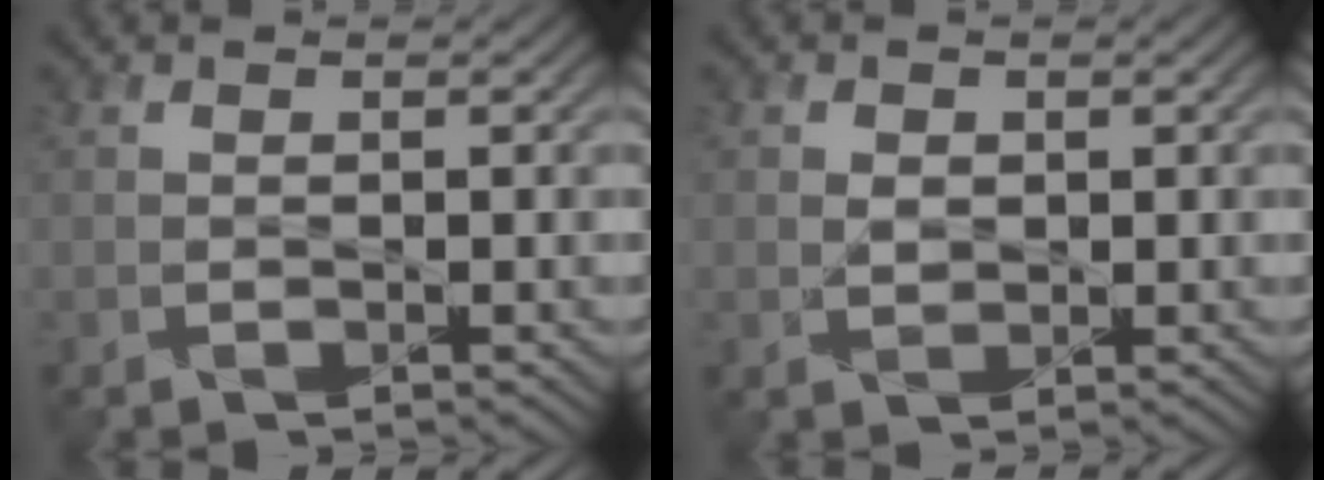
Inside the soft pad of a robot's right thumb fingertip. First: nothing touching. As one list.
[{"total": 1.4, "force": [0.4, 1.1, 0.8], "torque": [-0.019, -0.001, 0.006]}]